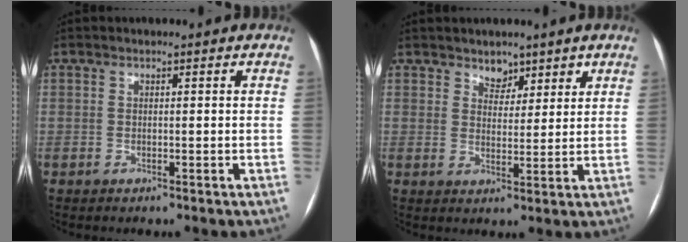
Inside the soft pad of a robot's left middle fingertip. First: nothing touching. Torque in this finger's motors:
{"motor_torque": [0.18, -0.15, 0.00, 0.02]}